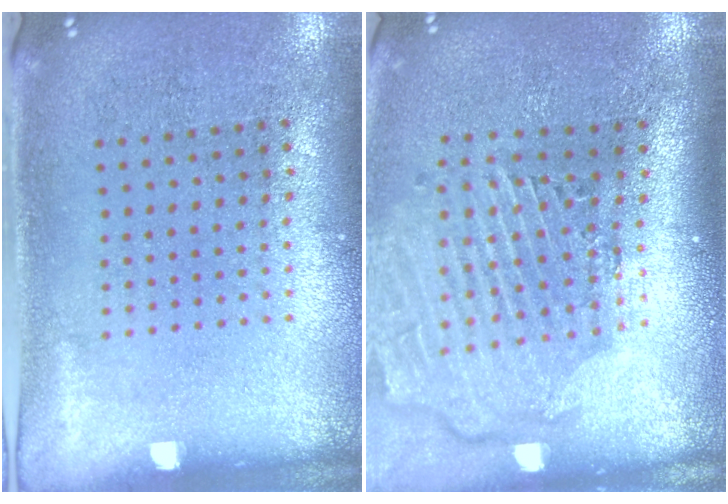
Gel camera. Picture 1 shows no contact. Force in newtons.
{"total": 2.8, "press": 2.3, "slide": 1.7}